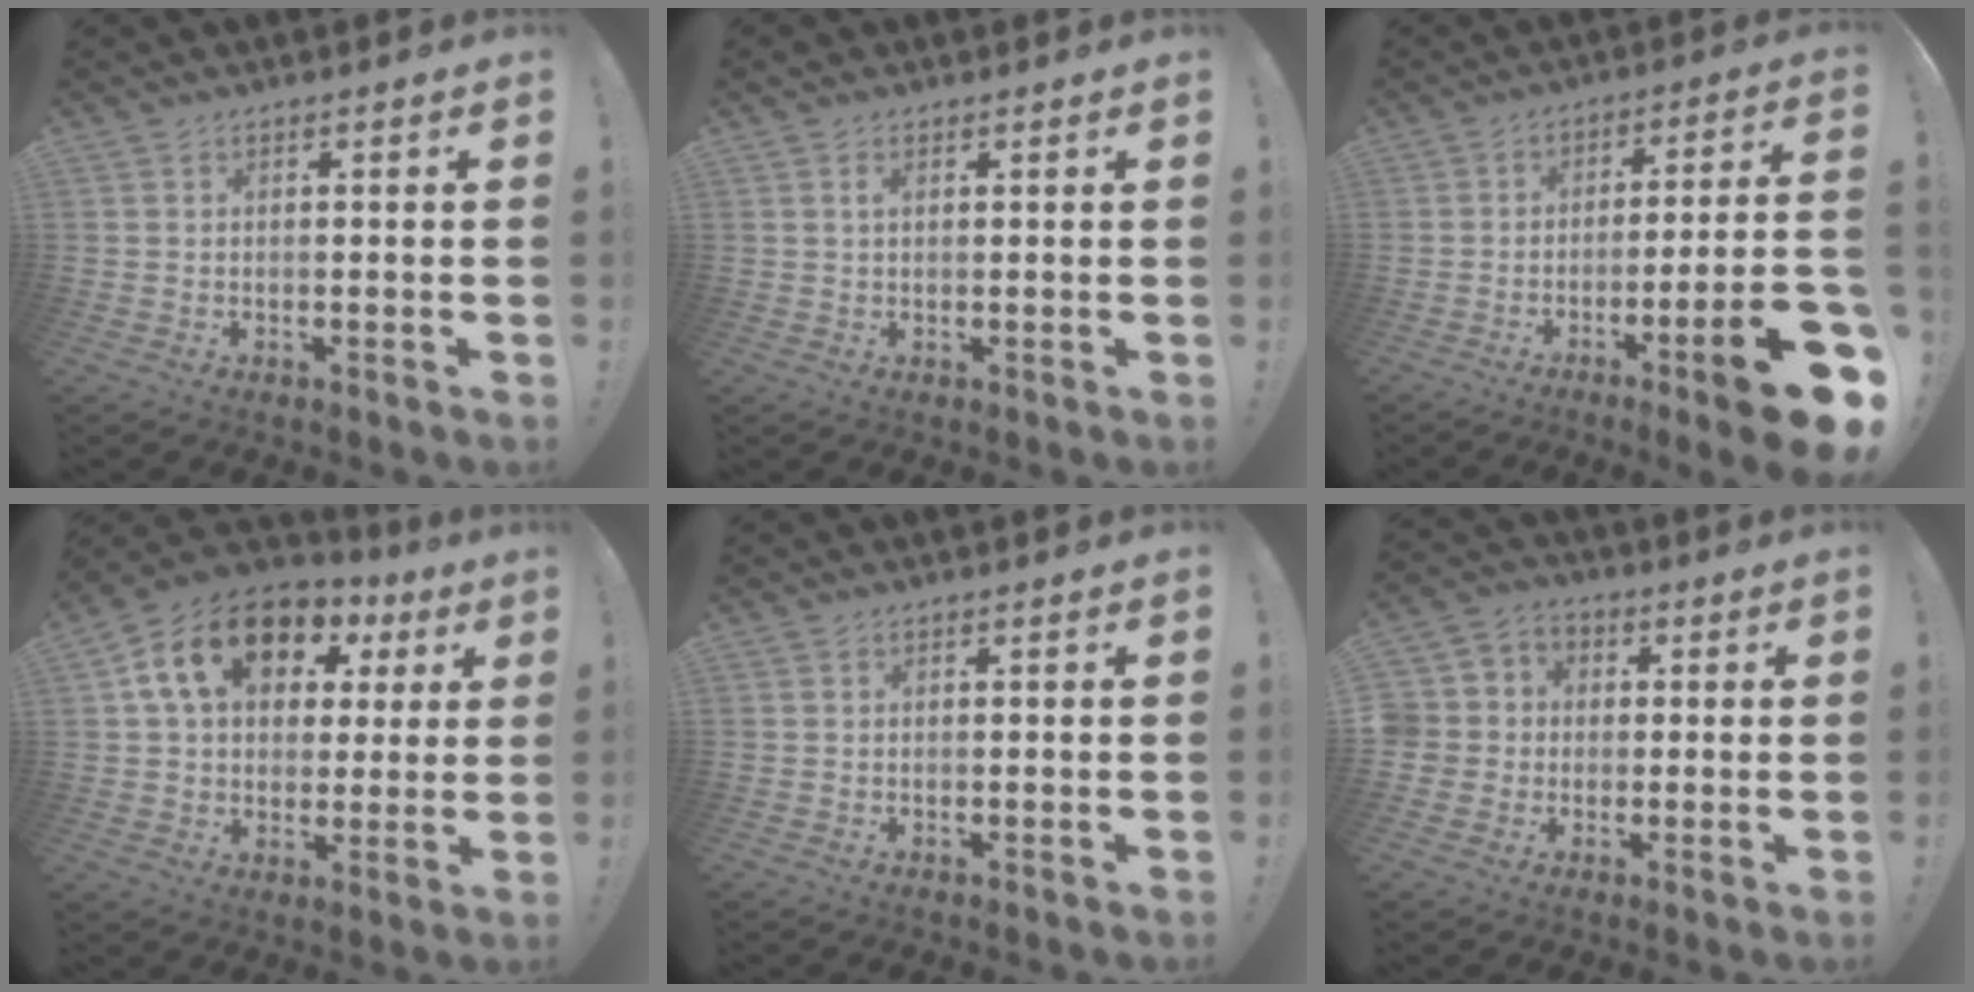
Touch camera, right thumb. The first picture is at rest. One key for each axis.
{"total": 1.6, "fx": 0.8, "fy": 0.8, "fz": 1.1, "tx": -0.011, "ty": -0.003, "tz": 0.013}
{"total": 16.0, "fx": -7.8, "fy": 1.8, "fz": 13.9, "tx": -0.193, "ty": 0.032, "tz": -0.117}
{"total": 18.0, "fx": 7.2, "fy": 12.5, "fz": 10.8, "tx": -0.178, "ty": -0.008, "tz": 0.135}
{"total": 0.0}
{"total": 6.8, "fx": -1.0, "fy": 6.4, "fz": 2.0, "tx": -0.038, "ty": 0.013, "tz": -0.017}